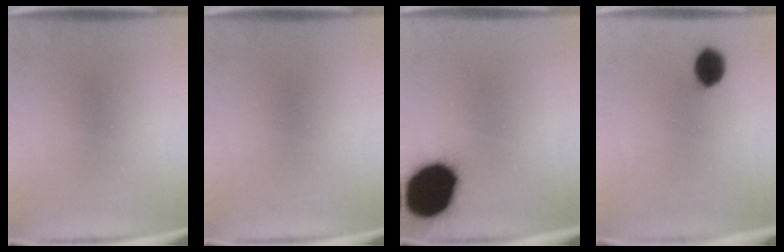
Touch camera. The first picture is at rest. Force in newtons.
{"total": 0.0}
{"total": 17.9}
{"total": 6.0}